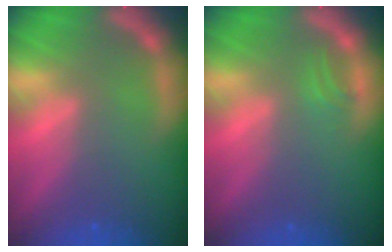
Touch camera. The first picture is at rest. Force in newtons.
{"total": 0.9}